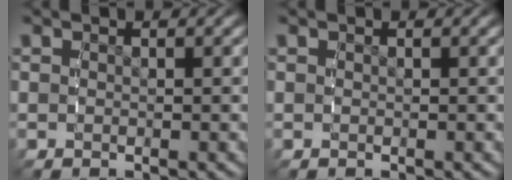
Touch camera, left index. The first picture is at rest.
{"total": 0.0}